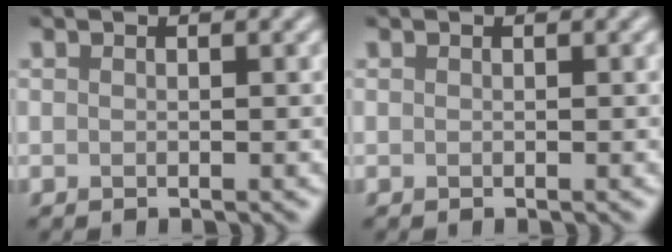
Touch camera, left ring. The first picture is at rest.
{"total": 0.0}